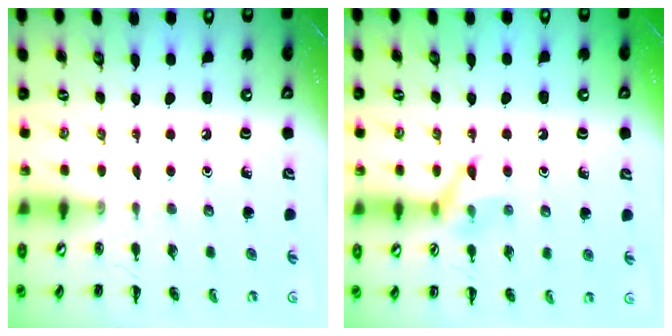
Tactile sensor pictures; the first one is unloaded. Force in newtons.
{"total": 8.3, "press": 8.3, "slide": 0.6}